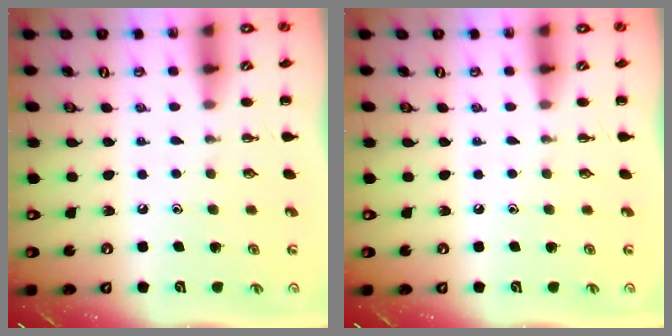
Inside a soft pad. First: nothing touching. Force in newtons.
{"total": 0.0}